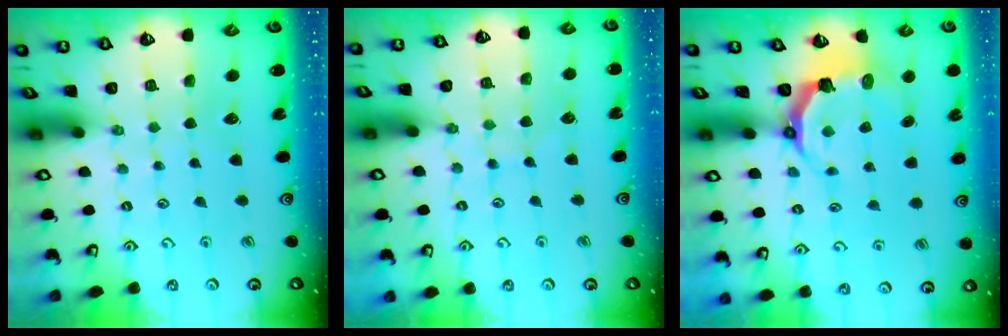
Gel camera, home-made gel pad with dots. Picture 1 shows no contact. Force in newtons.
{"total": 6.7, "press": 6.7, "slide": 0.4}
{"total": 6.1, "press": 4.5, "slide": 4.2}